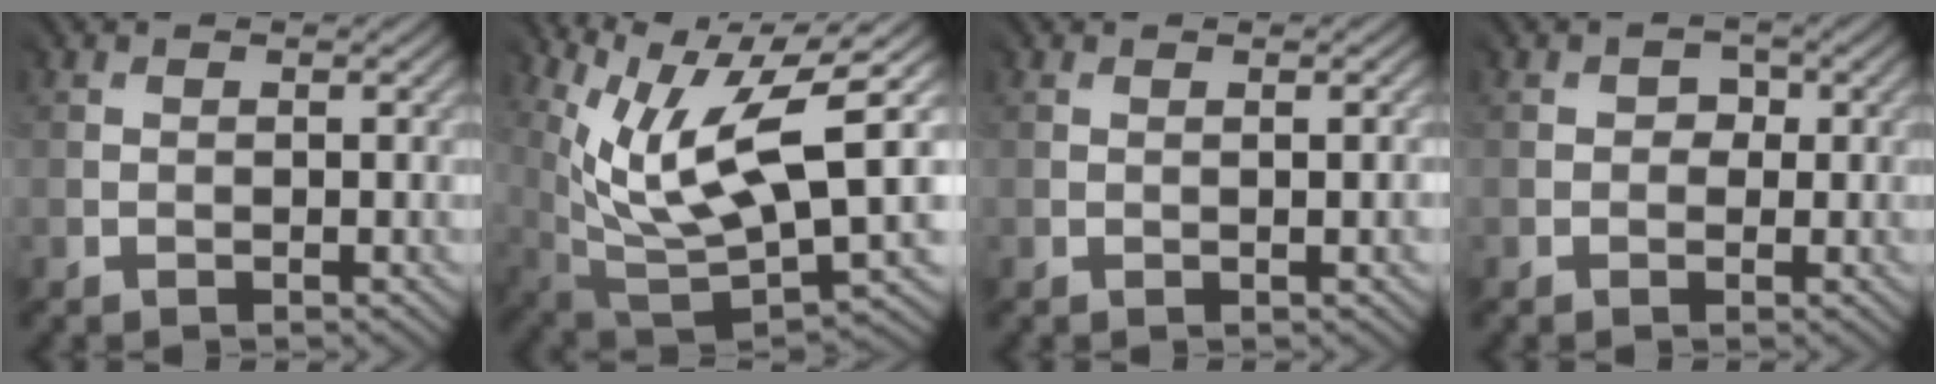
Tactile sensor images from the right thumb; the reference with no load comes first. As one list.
[{"total": 12.4, "force": [4.4, 4.3, 10.7], "torque": [-0.210, -0.011, 0.091]}, {"total": 0.5, "force": [0.1, -0.5, -0.1], "torque": [0.001, 0.001, 0.003]}, {"total": 1.3, "force": [0.2, 1.3, -0.1], "torque": [0.006, -0.002, 0.004]}]